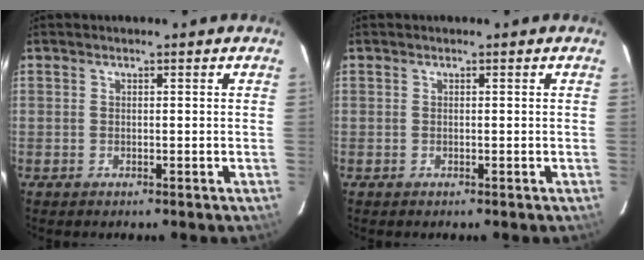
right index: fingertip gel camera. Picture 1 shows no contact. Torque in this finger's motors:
{"motor_torque": [0.00, 0.00, 0.02, 0.00]}